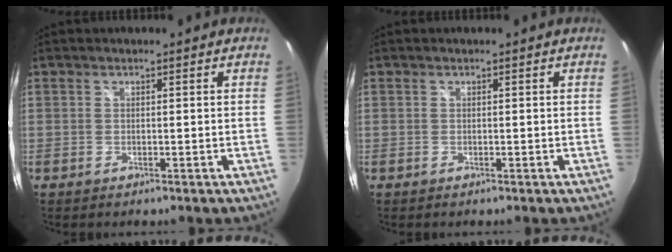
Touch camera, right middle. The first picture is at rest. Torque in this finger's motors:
{"motor_torque": [-0.12, 0.08, -0.02, 0.00]}